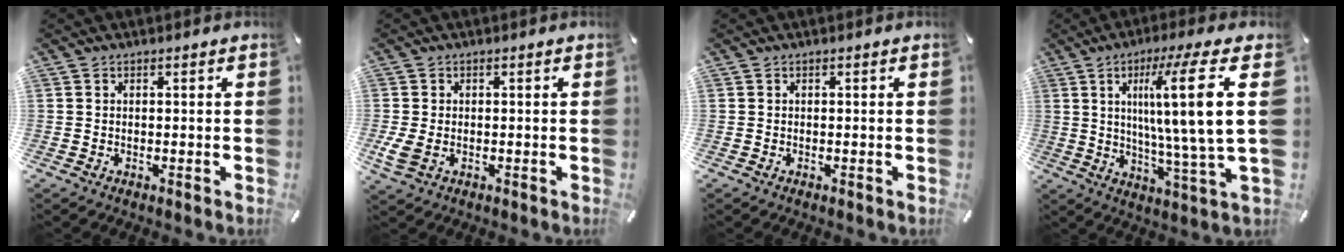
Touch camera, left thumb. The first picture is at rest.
{"total": 3.9, "force": [-0.6, 2.8, 2.8], "torque": [-0.062, -0.008, -0.012]}
{"total": 0.0}
{"total": 20.6, "force": [5.8, 2.3, 19.7], "torque": [-0.304, -0.027, 0.070]}